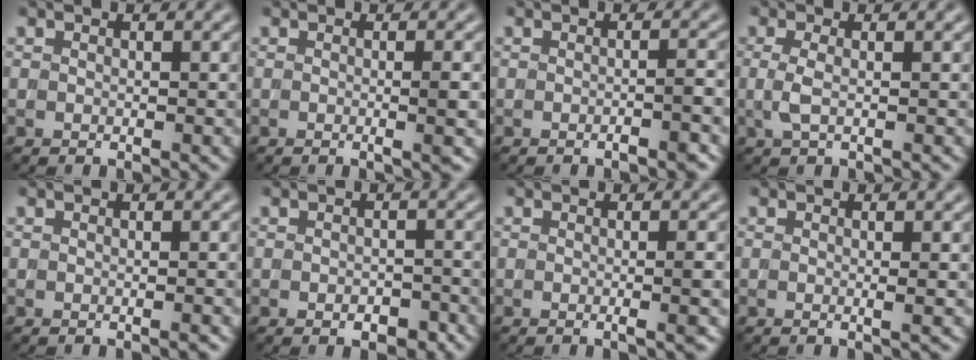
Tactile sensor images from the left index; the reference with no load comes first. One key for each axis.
{"total": 2.8, "fx": -0.2, "fy": 0.8, "fz": 2.7, "tx": -0.024, "ty": 0.000, "tz": -0.006}
{"total": 2.0, "fx": -0.8, "fy": 0.6, "fz": 1.7, "tx": -0.008, "ty": 0.010, "tz": -0.014}
{"total": 1.4, "fx": 0.0, "fy": 0.4, "fz": 1.4, "tx": -0.035, "ty": -0.001, "tz": -0.001}
{"total": 1.5, "fx": -0.1, "fy": 0.7, "fz": 1.3, "tx": -0.002, "ty": -0.002, "tz": -0.006}
{"total": 1.8, "fx": -0.9, "fy": 0.9, "fz": 1.3, "tx": -0.020, "ty": 0.000, "tz": -0.012}
{"total": 3.1, "fx": -0.2, "fy": 1.1, "fz": 2.8, "tx": -0.013, "ty": 0.005, "tz": -0.009}
{"total": 1.3, "fx": 0.0, "fy": 0.4, "fz": 1.2, "tx": -0.014, "ty": -0.001, "tz": -0.005}